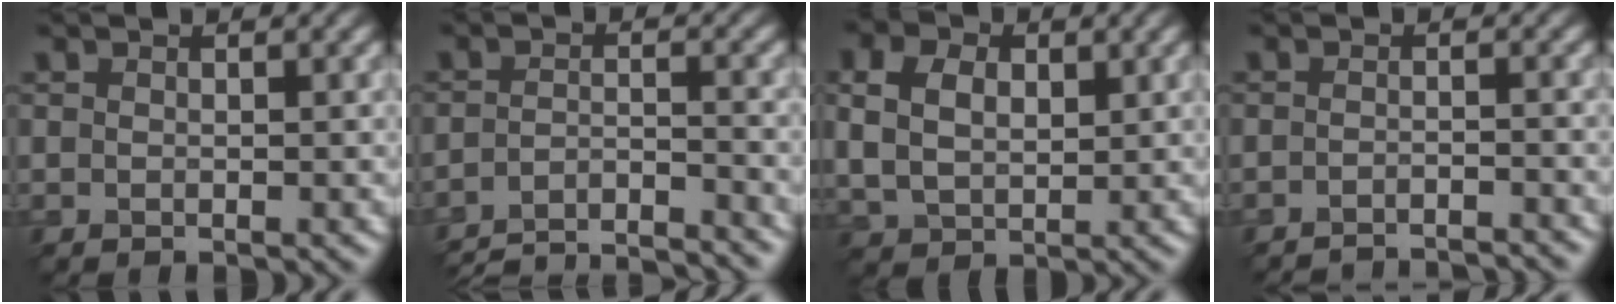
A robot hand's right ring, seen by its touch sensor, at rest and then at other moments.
{"total": 8.7, "force": [-8.1, 1.5, 2.8], "torque": [-0.040, -0.013, -0.125]}
{"total": 5.4, "force": [1.7, 3.8, 3.4], "torque": [-0.084, 0.008, 0.028]}
{"total": 4.4, "force": [-4.2, 0.4, 1.1], "torque": [-0.010, 0.003, -0.057]}